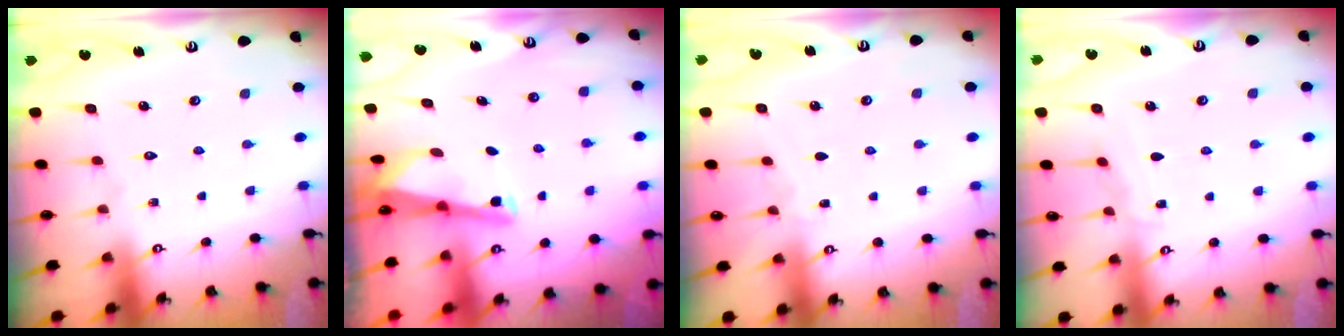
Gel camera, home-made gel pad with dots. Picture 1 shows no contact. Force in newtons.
{"total": 3.0, "press": 2.9, "slide": 0.6}
{"total": 2.7, "press": 2.6, "slide": 0.3}
{"total": 3.4, "press": 3.4, "slide": 0.5}